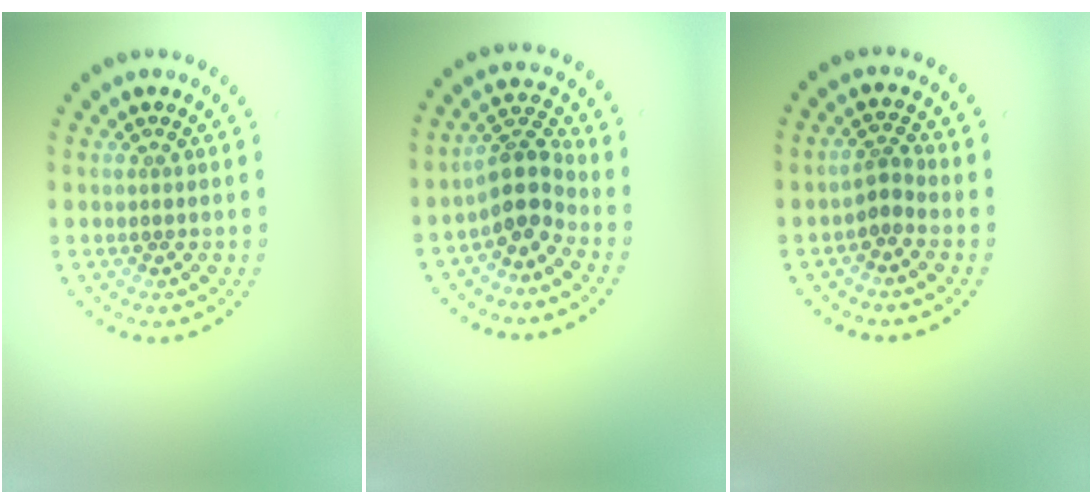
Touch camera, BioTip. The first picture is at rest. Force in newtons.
{"total": 3.6, "press": 2.8, "slide": 2.3}
{"total": 1.9, "press": 1.3, "slide": 1.3}